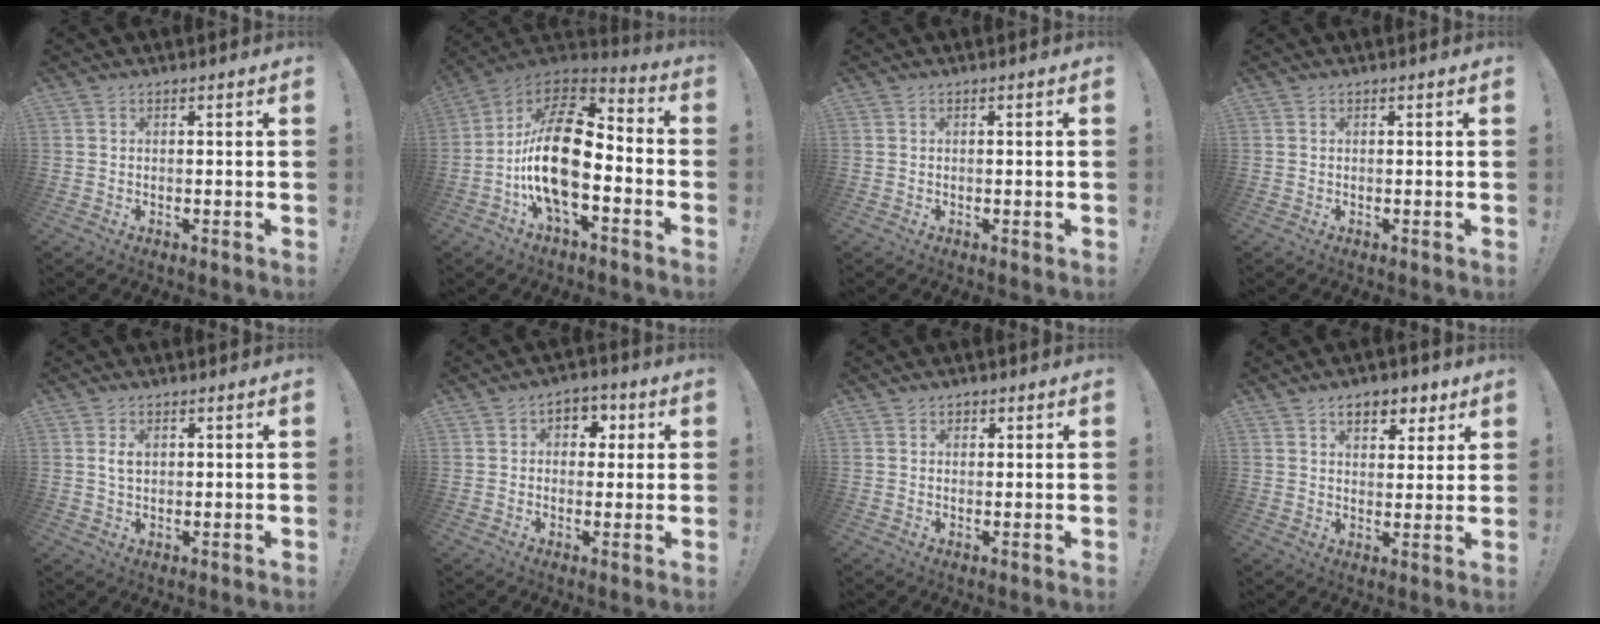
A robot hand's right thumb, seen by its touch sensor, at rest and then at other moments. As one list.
[{"total": 21.8, "force": [-3.4, 10.7, 18.7], "torque": [-0.355, 0.023, -0.056]}, {"total": 0.8, "force": [-0.1, -0.1, 0.8], "torque": [-0.009, -0.002, -0.003]}, {"total": 0.0}, {"total": 3.0, "force": [0.9, 1.8, 2.2], "torque": [-0.038, 0.002, 0.013]}, {"total": 5.5, "force": [1.1, 4.8, 2.4], "torque": [-0.017, -0.002, 0.018]}, {"total": 1.1, "force": [0.6, 0.9, 0.2], "torque": [0.003, -0.001, 0.008]}, {"total": 8.1, "force": [4.6, 4.9, 4.5], "torque": [-0.055, -0.017, 0.082]}]